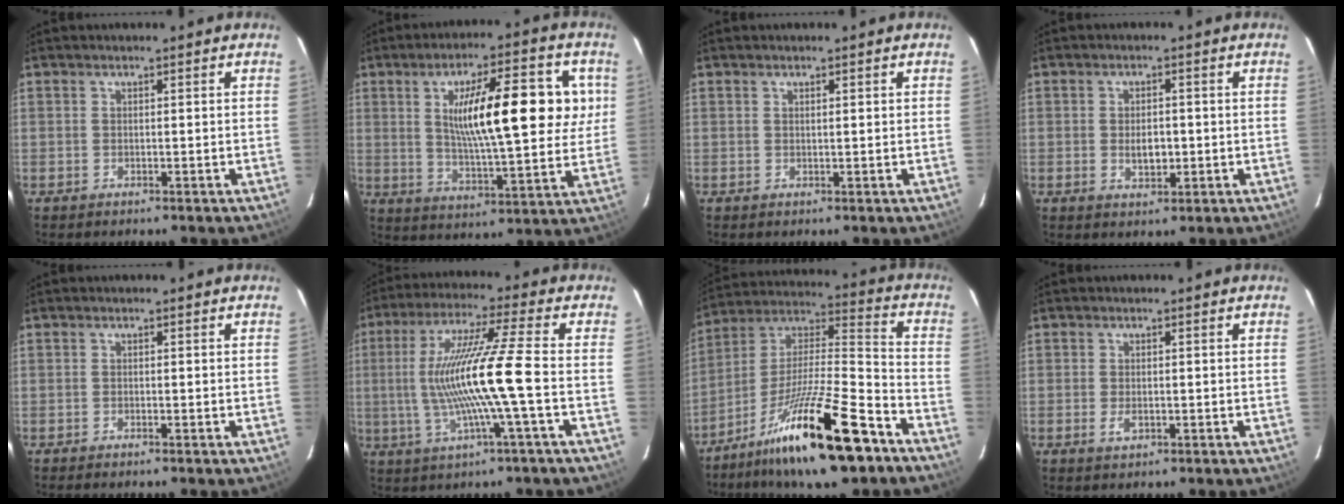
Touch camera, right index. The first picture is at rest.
{"total": 18.1, "force": [5.0, 4.8, 16.8], "torque": [-0.275, 0.010, 0.077]}
{"total": 0.7, "force": [0.2, -0.5, -0.4], "torque": [0.007, 0.001, 0.003]}
{"total": 4.0, "force": [-0.5, 2.3, 3.2], "torque": [-0.057, -0.001, -0.006]}
{"total": 1.2, "force": [-0.7, -0.6, -0.8], "torque": [0.015, -0.002, -0.014]}
{"total": 13.3, "force": [-2.0, -1.8, 13.1], "torque": [-0.246, -0.005, -0.030]}
{"total": 21.5, "force": [-14.5, 3.5, 15.5], "torque": [-0.276, -0.018, -0.249]}
{"total": 2.2, "force": [-0.7, 1.2, 1.7], "torque": [-0.032, -0.002, -0.011]}